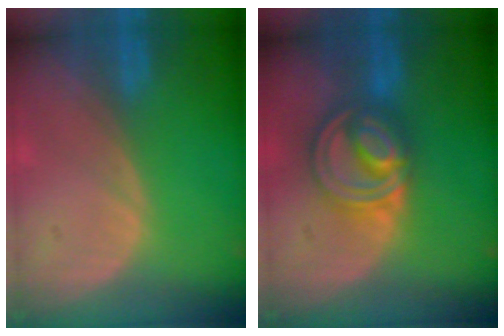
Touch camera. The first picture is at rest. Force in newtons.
{"total": 8.6, "press": 7.2, "slide": 4.7}